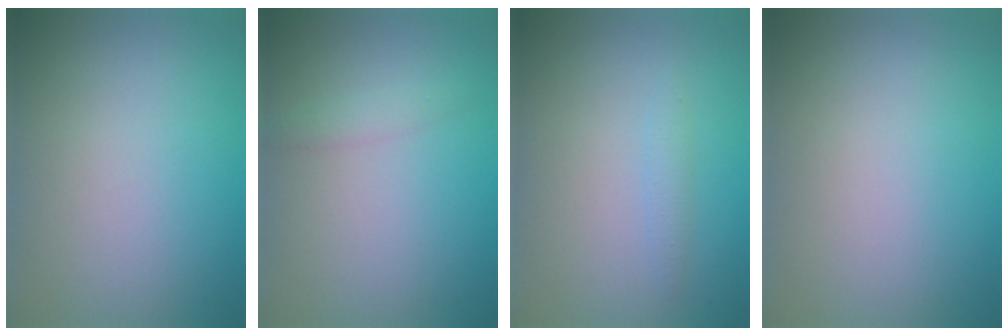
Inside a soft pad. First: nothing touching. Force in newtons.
{"total": 1.3, "press": 1.3, "slide": 0.0}
{"total": 0.9, "press": 0.9, "slide": 0.0}
{"total": 0.0}